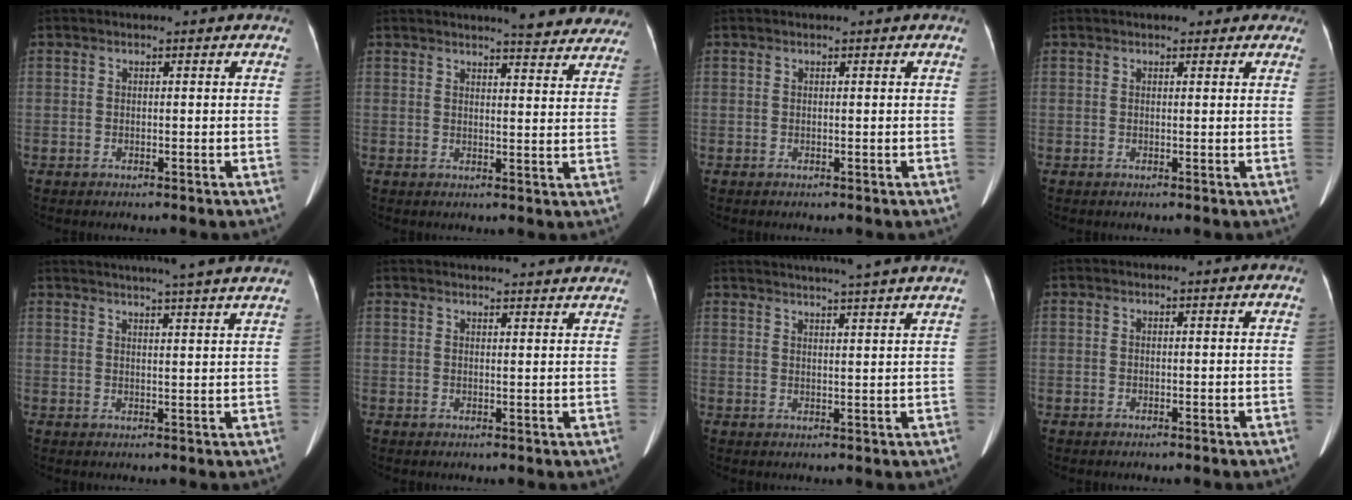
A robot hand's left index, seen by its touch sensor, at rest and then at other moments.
{"total": 11.8, "force": [10.8, 2.0, 4.3], "torque": [-0.027, -0.016, 0.104]}
{"total": 0.0}
{"total": 3.2, "force": [2.4, 1.6, 1.4], "torque": [-0.002, 0.014, 0.023]}
{"total": 17.5, "force": [15.6, -0.2, 7.8], "torque": [-0.124, 0.005, 0.194]}
{"total": 12.3, "force": [11.7, 1.2, 3.7], "torque": [-0.037, 0.014, 0.127]}
{"total": 14.7, "force": [13.1, -0.8, 6.4], "torque": [-0.108, 0.002, 0.165]}
{"total": 0.0}